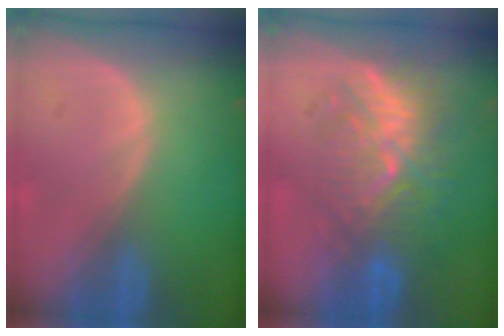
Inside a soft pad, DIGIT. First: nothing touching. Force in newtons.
{"total": 9.4, "press": 8.7, "slide": 3.5}